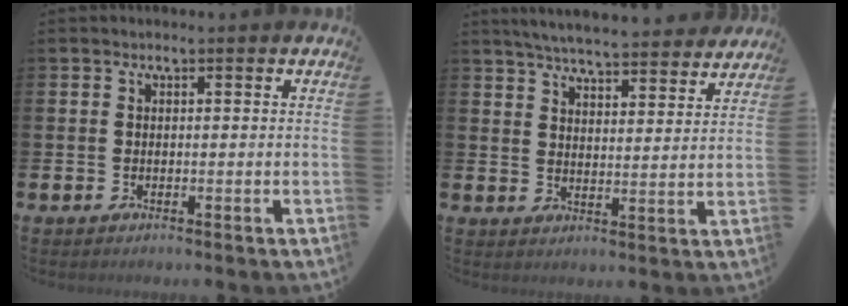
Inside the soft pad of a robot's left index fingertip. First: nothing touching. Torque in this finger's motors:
{"motor_torque": [0.14, -0.58, 0.85, 0.21]}